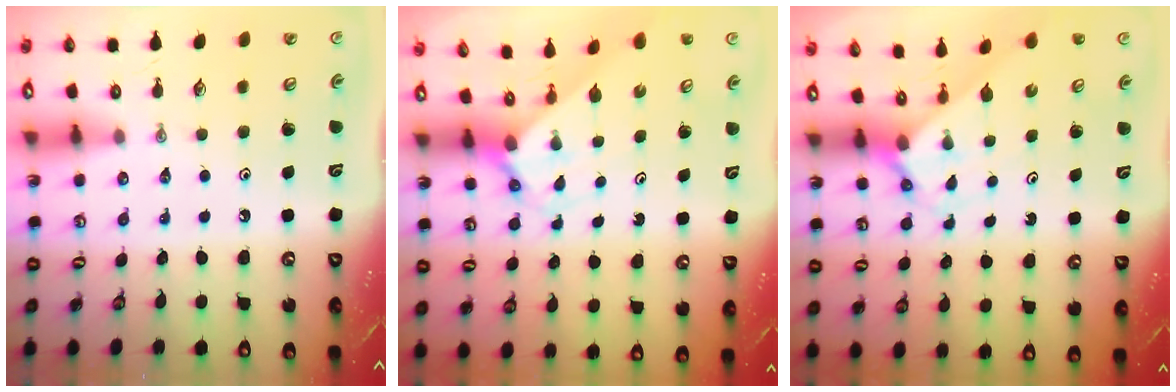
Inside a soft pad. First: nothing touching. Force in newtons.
{"total": 1.9, "press": 1.9, "slide": 0.2}
{"total": 2.6, "press": 2.6, "slide": 0.3}